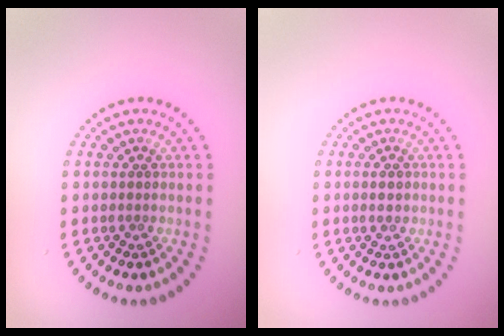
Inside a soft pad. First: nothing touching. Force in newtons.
{"total": 1.1, "press": 1.1, "slide": 0.1}